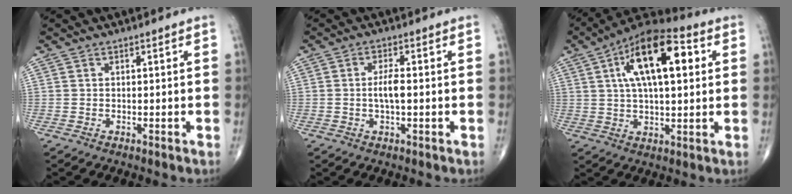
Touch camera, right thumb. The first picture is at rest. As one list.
[{"total": 3.6, "force": [-0.3, 1.2, 3.3], "torque": [-0.067, 0.006, -0.008]}, {"total": 18.0, "force": [5.0, 7.8, 15.4], "torque": [-0.239, 0.016, 0.074]}]